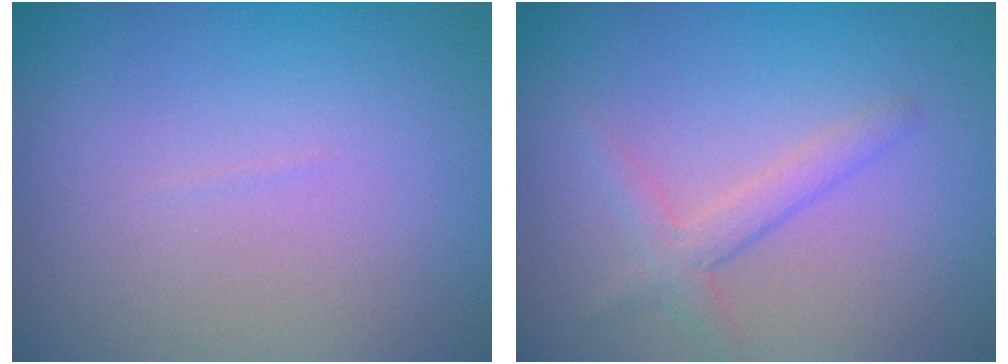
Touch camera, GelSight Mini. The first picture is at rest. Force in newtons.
{"total": 2.0, "press": 2.0, "slide": 0.1}